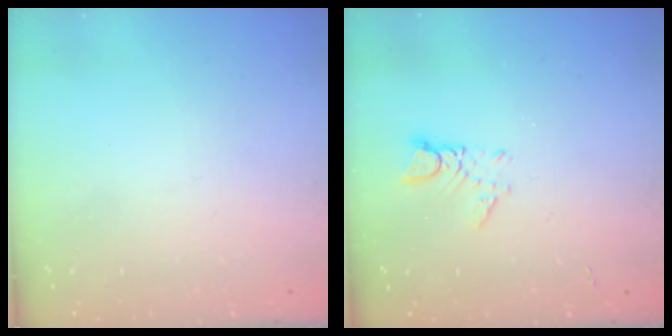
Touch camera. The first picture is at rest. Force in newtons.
{"total": 2.8, "press": 2.8, "slide": 0.2}